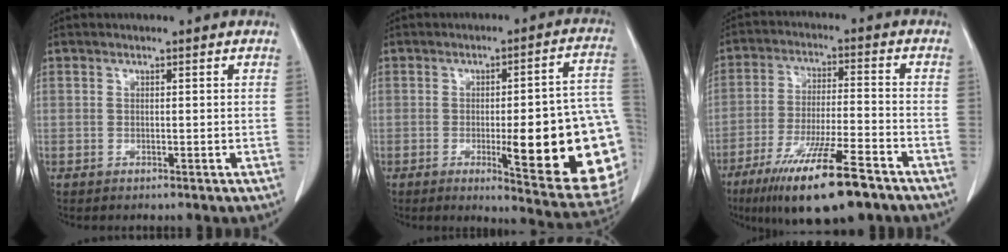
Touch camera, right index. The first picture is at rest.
{"total": 21.6, "force": [-4.1, 3.0, 21.0], "torque": [-0.178, 0.006, -0.040]}
{"total": 15.7, "force": [-10.4, 2.2, 11.6], "torque": [-0.203, -0.035, -0.177]}